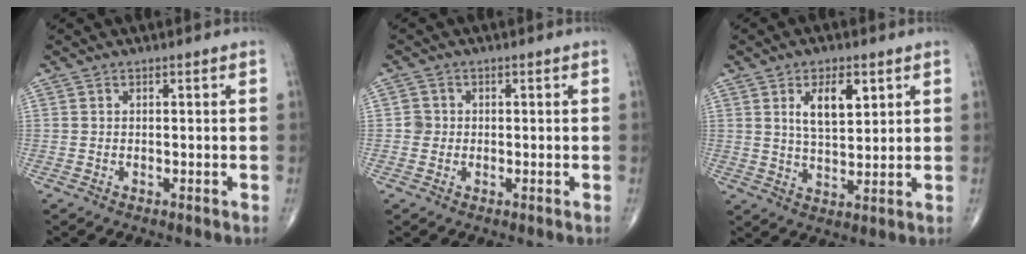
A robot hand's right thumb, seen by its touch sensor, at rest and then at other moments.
{"total": 2.0, "force": [-0.1, 2.0, 0.3], "torque": [0.008, 0.006, -0.004]}
{"total": 7.9, "force": [3.2, 3.7, 6.2], "torque": [-0.093, -0.019, 0.059]}